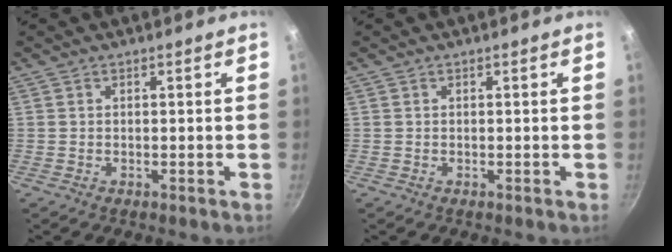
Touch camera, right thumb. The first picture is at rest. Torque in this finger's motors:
{"motor_torque": [0.06, 0.07, -0.05, 0.03, 0.00]}